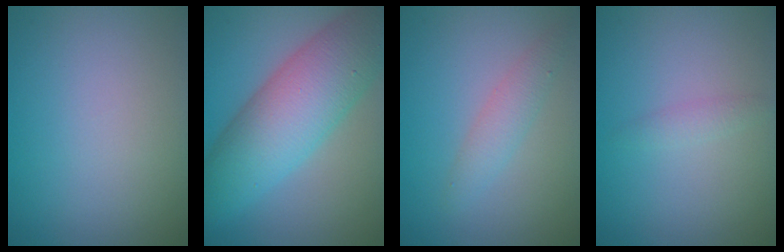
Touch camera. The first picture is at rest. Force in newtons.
{"total": 9.6, "press": 9.6, "slide": 0.1}
{"total": 2.0, "press": 2.0, "slide": 0.0}
{"total": 1.0, "press": 1.0, "slide": 0.1}